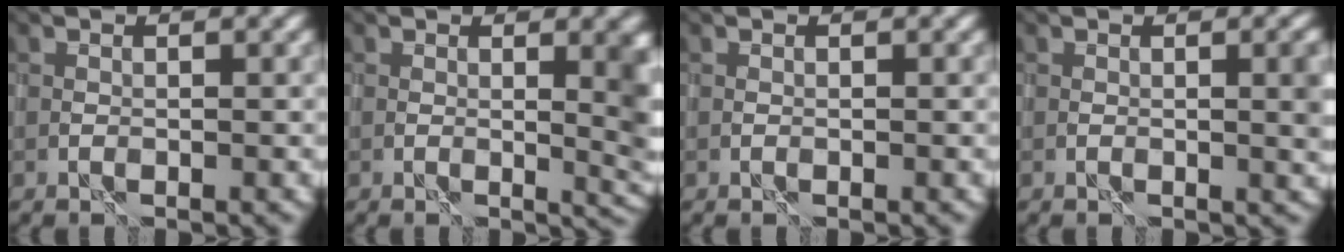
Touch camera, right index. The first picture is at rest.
{"total": 4.8, "force": [0.6, 1.8, 4.5], "torque": [-0.035, -0.003, 0.011]}
{"total": 0.0}
{"total": 2.6, "force": [0.2, 0.6, 2.5], "torque": [-0.029, 0.004, 0.004]}